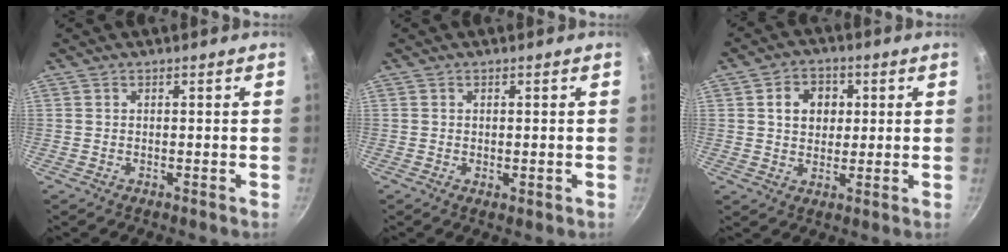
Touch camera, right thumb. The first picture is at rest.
{"total": 1.2, "force": [0.0, 0.7, 0.9], "torque": [-0.012, -0.004, -0.001]}
{"total": 7.2, "force": [1.7, 5.8, 3.9], "torque": [-0.035, 0.005, 0.023]}